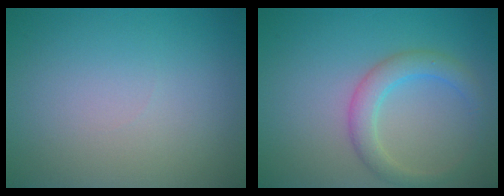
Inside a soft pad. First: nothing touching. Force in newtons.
{"total": 3.0, "press": 3.0, "slide": 0.1}